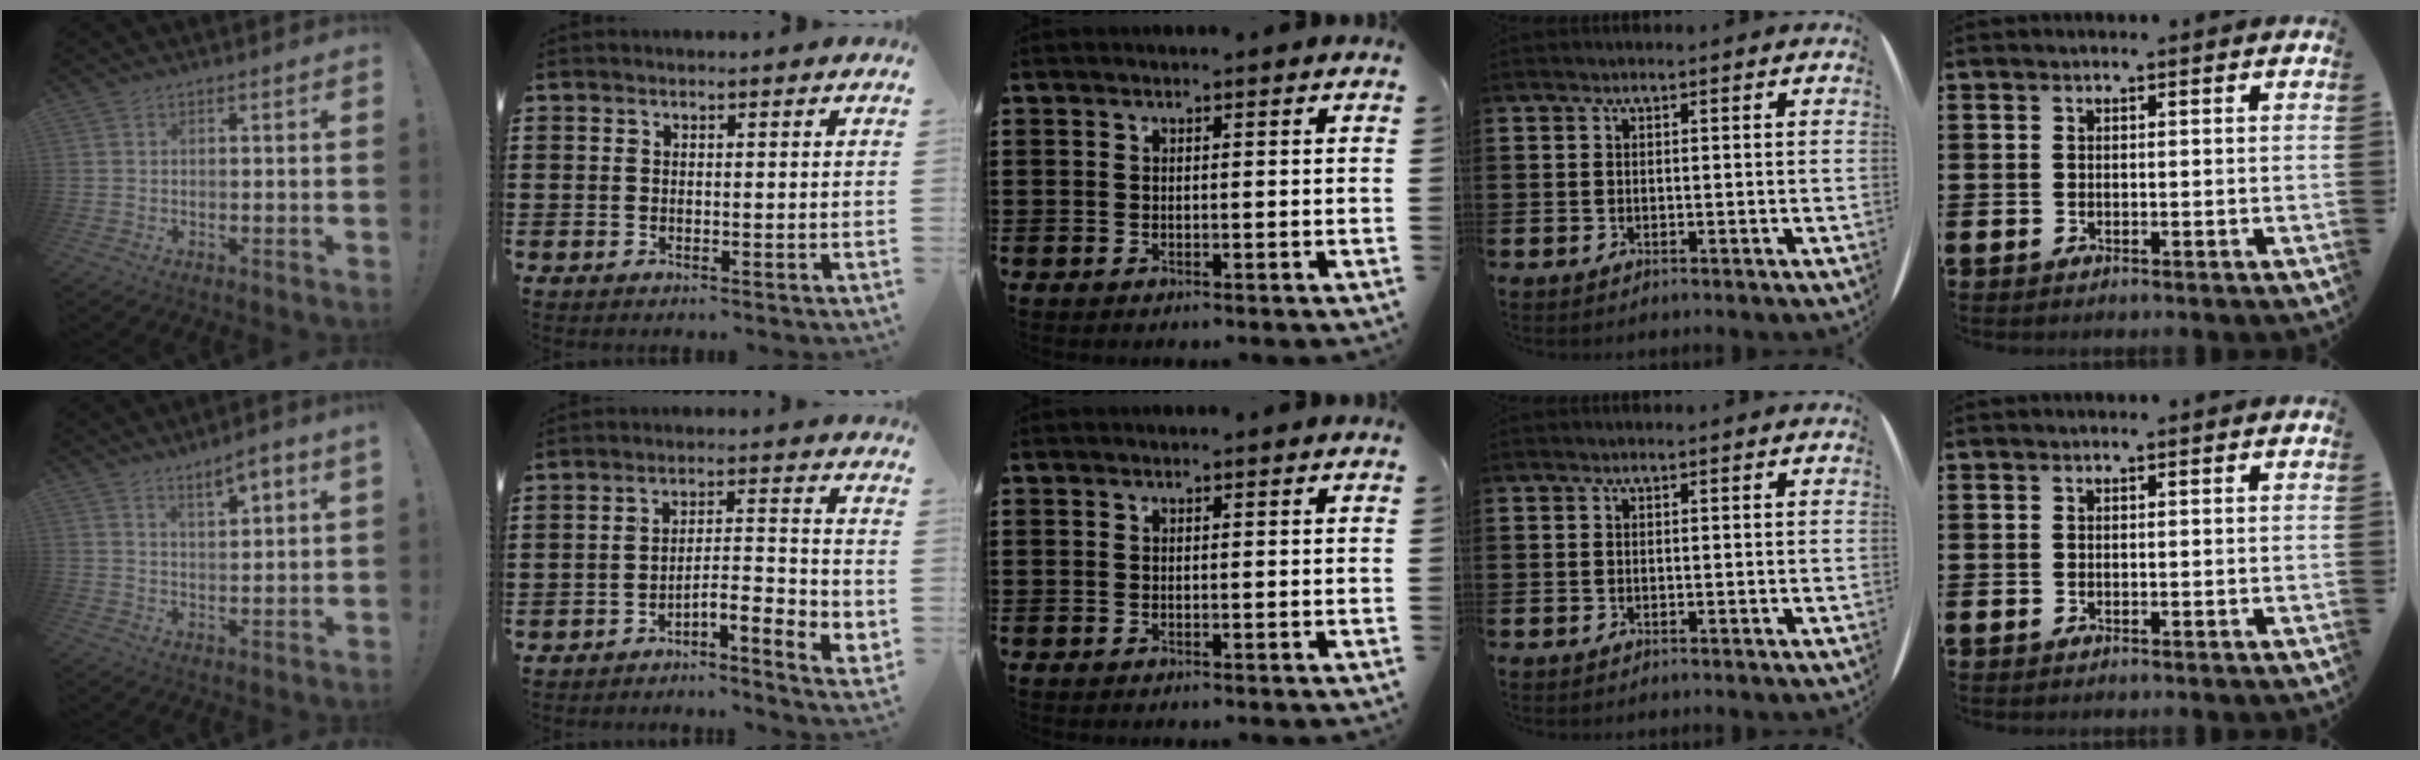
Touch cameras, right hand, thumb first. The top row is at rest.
{"thumb": {"total": 5.2, "force": [3.9, 0.9, 3.4], "torque": [-0.043, -0.025, 0.061]}, "index": {"total": 4.7, "force": [-3.5, 0.6, 3.2], "torque": [-0.054, -0.004, -0.067]}}